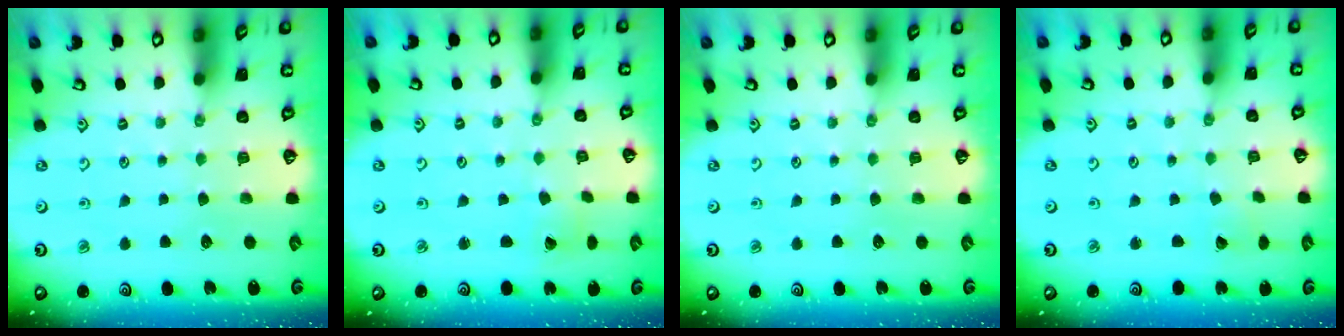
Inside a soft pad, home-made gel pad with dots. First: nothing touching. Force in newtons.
{"total": 0.9, "press": 0.9, "slide": 0.0}
{"total": 0.0}
{"total": 0.5, "press": 0.5, "slide": 0.0}